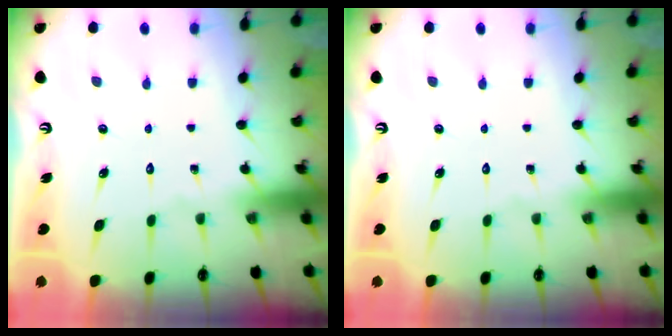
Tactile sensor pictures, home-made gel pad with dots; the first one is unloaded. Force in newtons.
{"total": 0.0}